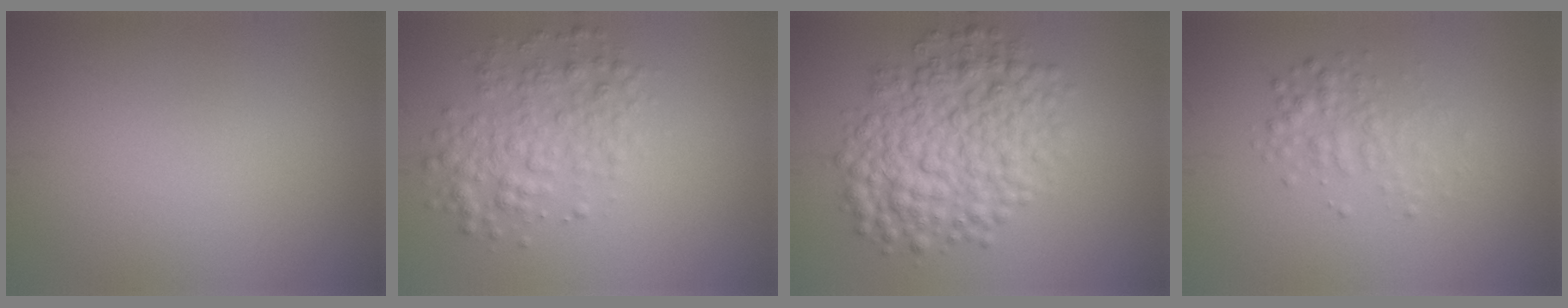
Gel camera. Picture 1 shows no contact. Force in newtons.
{"total": 3.8, "press": 3.8, "slide": 0.1}
{"total": 7.7, "press": 7.7, "slide": 0.1}
{"total": 2.3, "press": 2.3, "slide": 0.1}